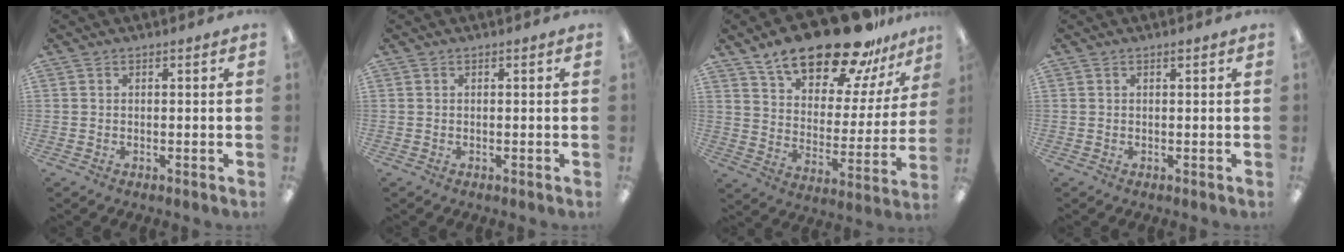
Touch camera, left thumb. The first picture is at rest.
{"total": 0.0}
{"total": 21.9, "force": [17.3, 7.8, 10.9], "torque": [-0.177, -0.117, 0.297]}
{"total": 0.6, "force": [0.5, 0.1, 0.4], "torque": [-0.010, 0.002, 0.008]}